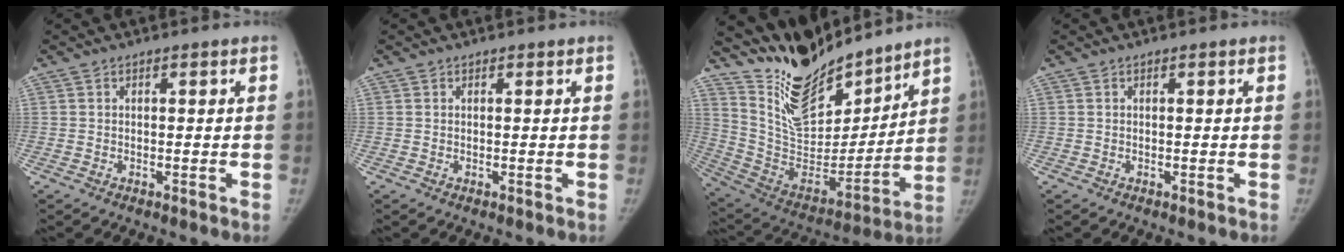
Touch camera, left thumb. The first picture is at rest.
{"total": 0.0}
{"total": 20.2, "force": [17.6, 6.7, 7.4], "torque": [-0.073, -0.108, 0.319]}
{"total": 0.0}